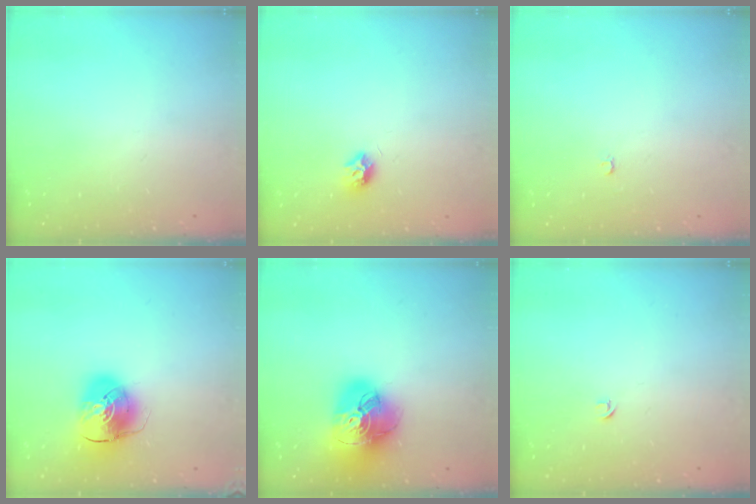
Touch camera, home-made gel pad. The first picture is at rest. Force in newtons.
{"total": 7.4, "press": 7.4, "slide": 0.2}
{"total": 2.0, "press": 2.0, "slide": 0.4}
{"total": 11.2, "press": 11.0, "slide": 1.9}
{"total": 20.6, "press": 20.5, "slide": 2.1}
{"total": 2.7, "press": 2.6, "slide": 0.6}